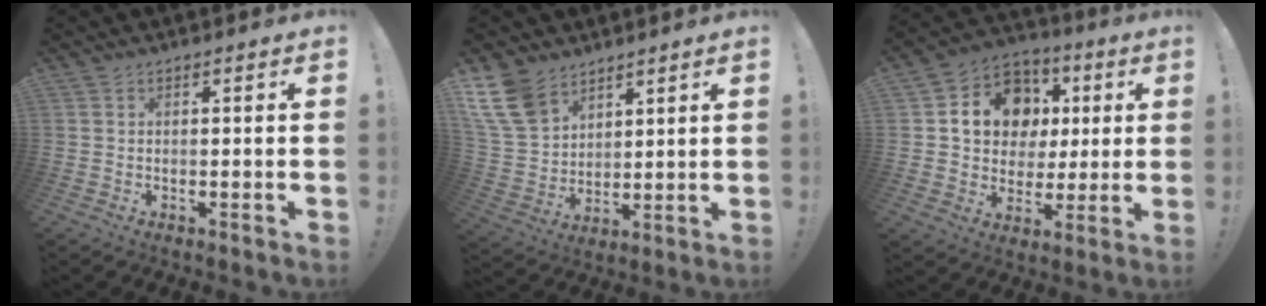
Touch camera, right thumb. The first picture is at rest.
{"total": 14.0, "force": [8.9, 9.0, 5.9], "torque": [-0.119, -0.048, 0.178]}
{"total": 16.0, "force": [4.3, 13.3, 7.8], "torque": [-0.114, -0.003, 0.099]}